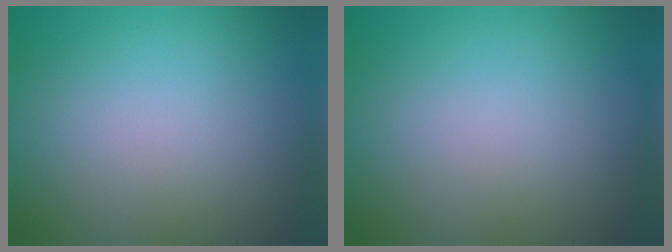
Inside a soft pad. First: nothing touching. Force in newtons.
{"total": 0.0}